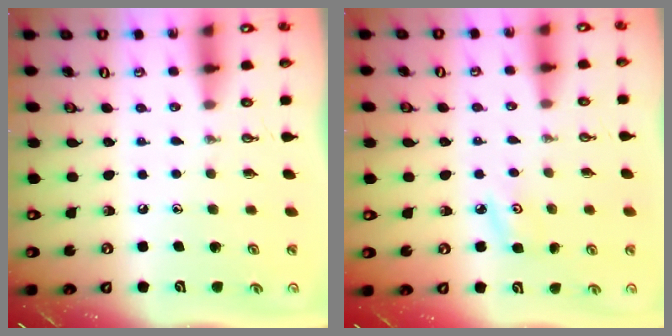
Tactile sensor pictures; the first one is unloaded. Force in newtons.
{"total": 4.0, "press": 3.9, "slide": 0.3}